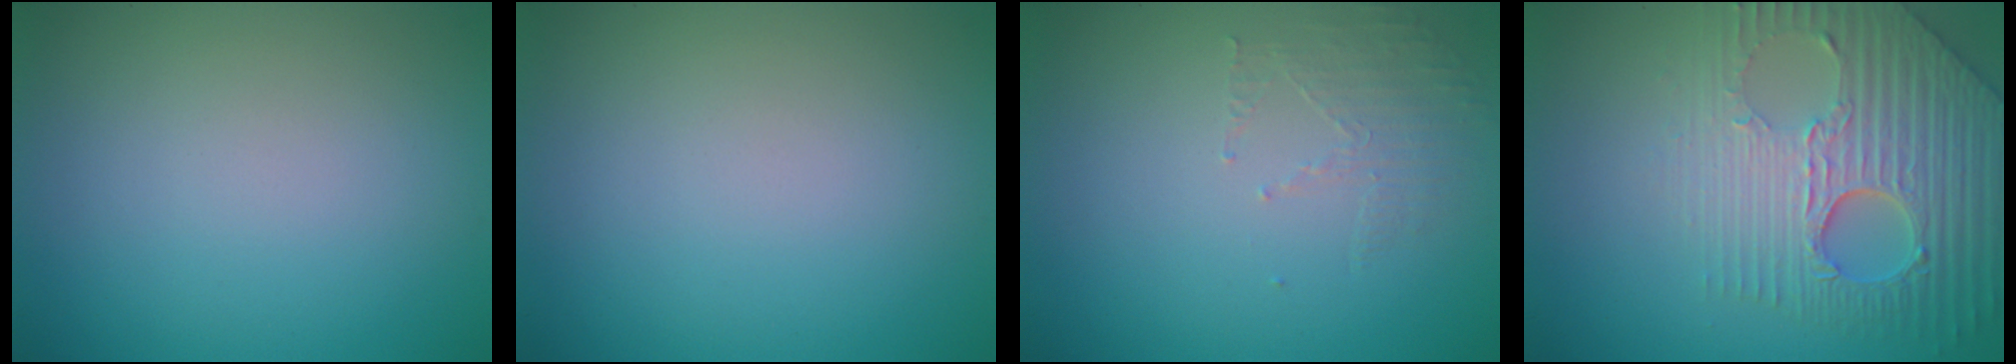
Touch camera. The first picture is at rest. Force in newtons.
{"total": 0.0}
{"total": 1.5, "press": 0.5, "slide": 1.4}
{"total": 6.6, "press": 5.4, "slide": 3.8}